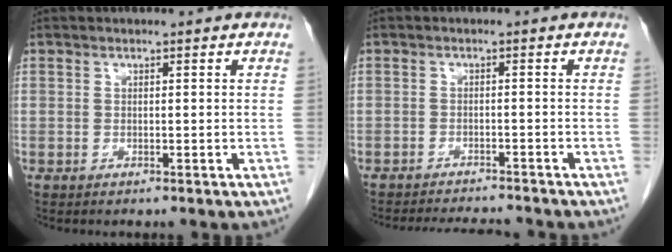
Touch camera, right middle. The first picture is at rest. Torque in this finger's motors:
{"motor_torque": [0.22, -0.19, 0.04, 0.01]}